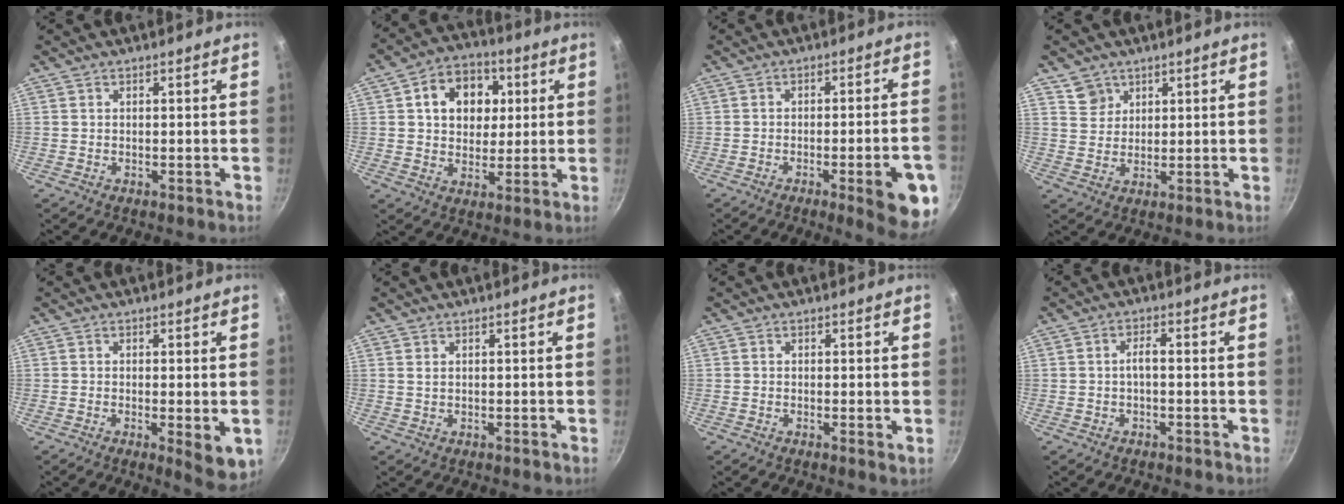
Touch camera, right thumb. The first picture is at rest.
{"total": 12.6, "force": [3.2, 9.9, 7.2], "torque": [-0.076, 0.006, 0.043]}
{"total": 11.1, "force": [-4.5, 2.2, 9.9], "torque": [-0.104, 0.020, -0.054]}
{"total": 4.3, "force": [2.6, 3.3, 0.6], "torque": [0.014, -0.004, 0.051]}
{"total": 6.1, "force": [-1.2, 1.7, 5.7], "torque": [-0.070, -0.011, -0.012]}
{"total": 0.8, "force": [0.4, 0.4, 0.5], "torque": [-0.008, -0.003, 0.009]}
{"total": 0.9, "force": [-0.1, 0.1, 0.9], "torque": [-0.013, -0.006, -0.005]}
{"total": 2.2, "force": [-0.6, 0.6, 2.0], "torque": [-0.043, 0.016, -0.012]}